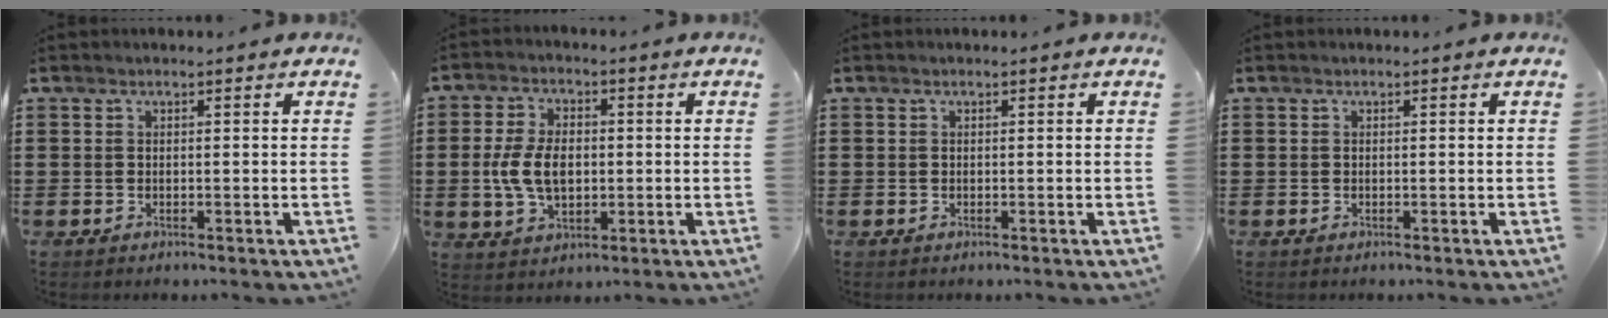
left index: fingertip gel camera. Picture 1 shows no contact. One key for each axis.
{"total": 7.3, "fx": -0.3, "fy": 4.4, "fz": 5.8, "tx": -0.138, "ty": 0.004, "tz": -0.012}
{"total": 0.0}
{"total": 0.0}